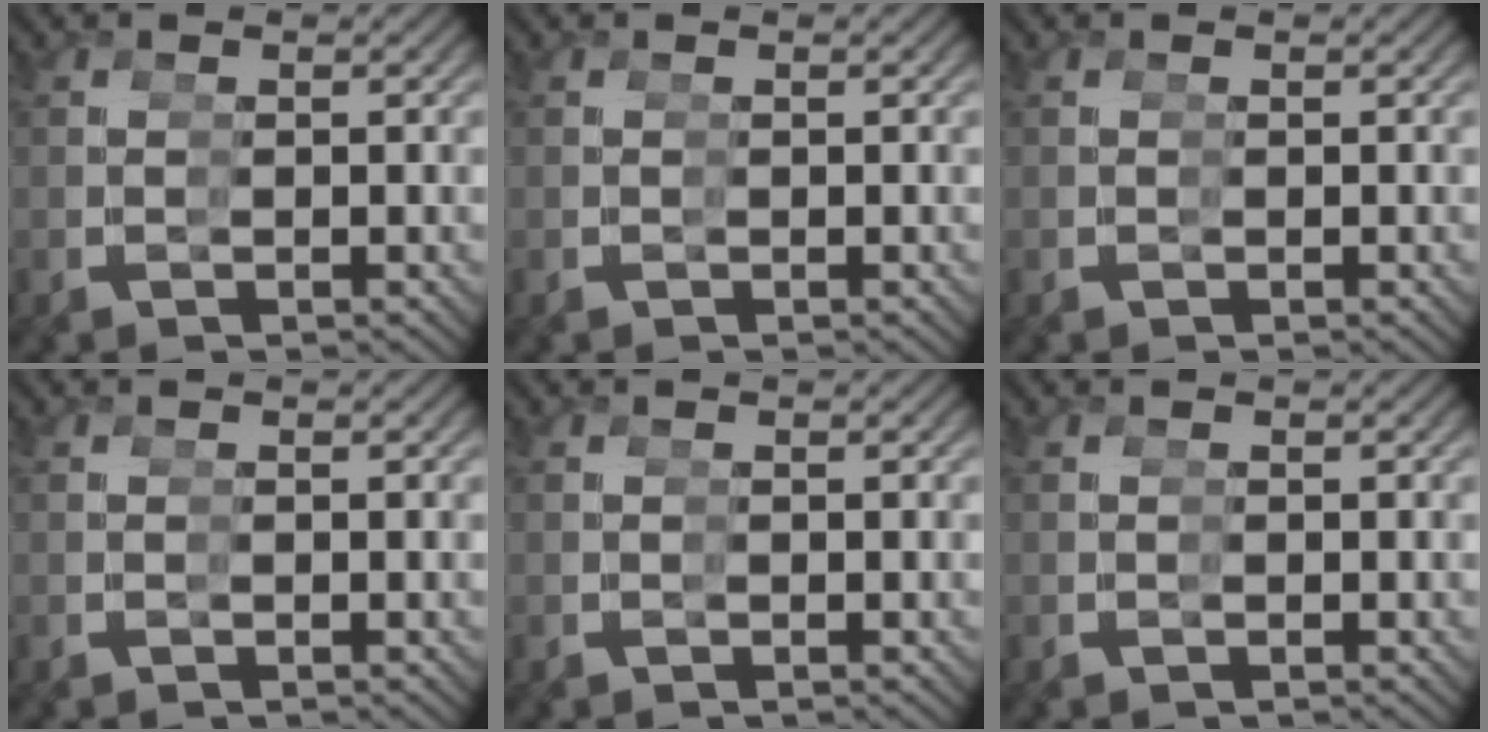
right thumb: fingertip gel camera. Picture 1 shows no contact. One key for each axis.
{"total": 0.0}
{"total": 0.0}
{"total": 0.0}
{"total": 0.0}
{"total": 0.0}